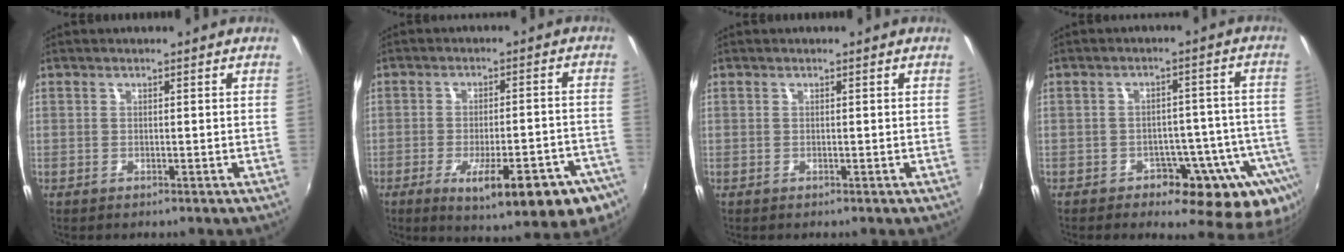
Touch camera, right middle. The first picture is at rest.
{"total": 17.1, "force": [-9.8, 4.5, 13.2], "torque": [-0.191, -0.035, -0.125]}
{"total": 0.0}
{"total": 13.1, "force": [-7.7, 8.4, 6.4], "torque": [-0.072, 0.015, -0.091]}